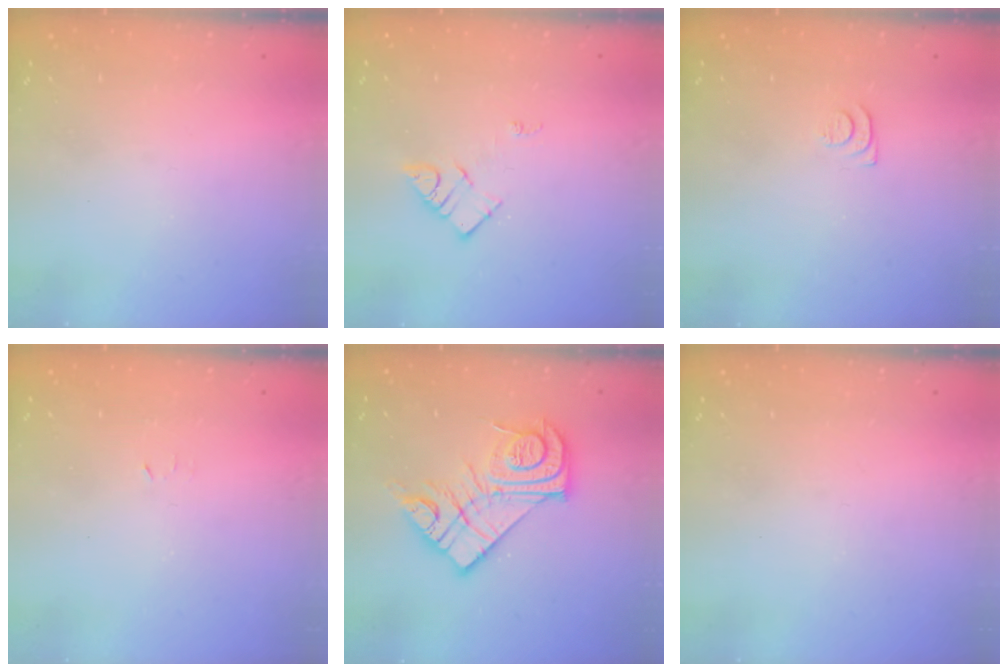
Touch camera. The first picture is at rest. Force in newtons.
{"total": 7.4, "press": 7.4, "slide": 0.2}
{"total": 4.1, "press": 4.0, "slide": 0.6}
{"total": 2.4, "press": 2.4, "slide": 0.4}
{"total": 16.9, "press": 16.9, "slide": 1.5}
{"total": 0.0}